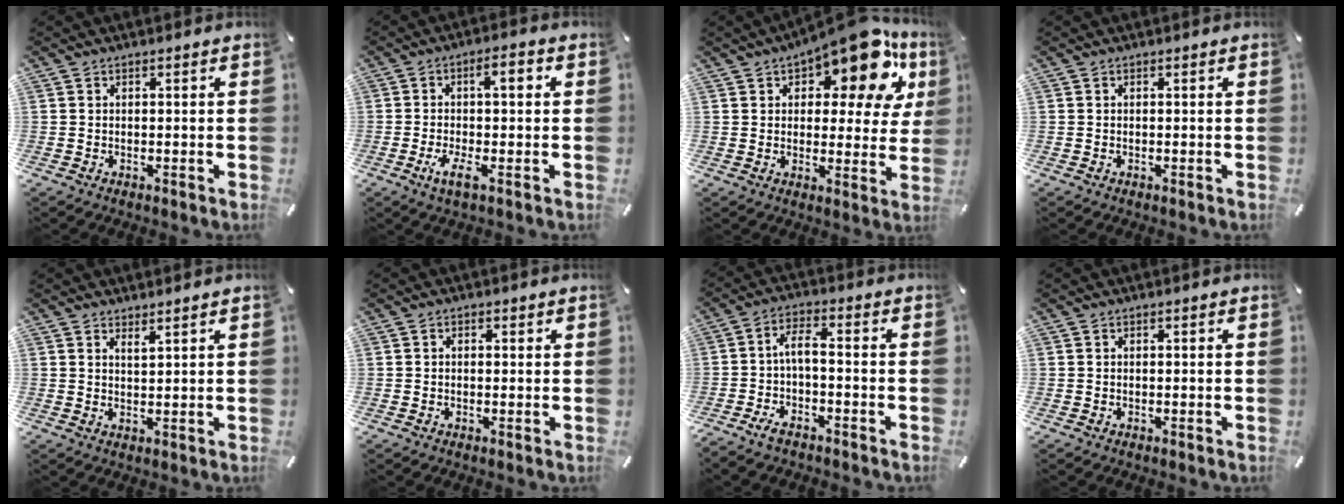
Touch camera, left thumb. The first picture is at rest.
{"total": 8.2, "force": [-0.6, 2.4, 7.8], "torque": [-0.133, -0.002, -0.017]}
{"total": 17.3, "force": [11.0, 7.1, 11.3], "torque": [-0.159, -0.069, 0.182]}
{"total": 0.0}
{"total": 2.1, "force": [2.0, -0.2, 0.5], "torque": [-0.011, -0.009, 0.038]}
{"total": 0.8, "force": [0.0, 0.6, 0.6], "torque": [-0.012, 0.003, -0.001]}
{"total": 5.3, "force": [-1.5, 1.6, 4.8], "torque": [-0.092, 0.010, -0.029]}
{"total": 0.0}